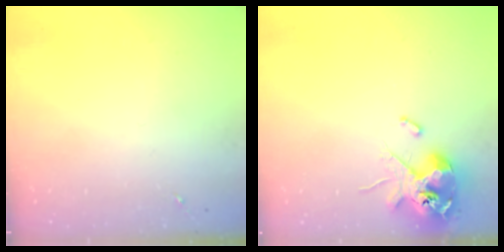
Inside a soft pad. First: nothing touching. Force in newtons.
{"total": 12.7, "press": 12.5, "slide": 2.2}